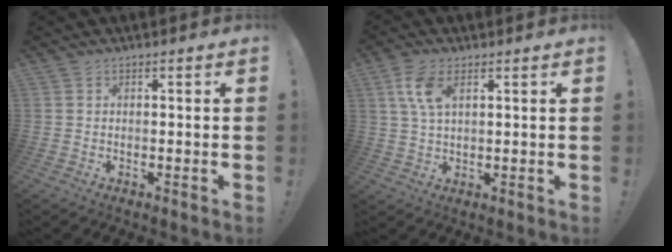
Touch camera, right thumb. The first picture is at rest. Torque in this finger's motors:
{"motor_torque": [0.14, 0.21, 0.67, -0.46, 0.16]}